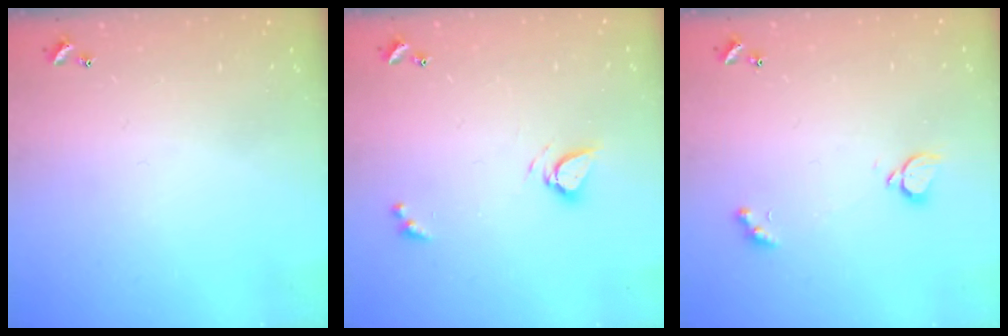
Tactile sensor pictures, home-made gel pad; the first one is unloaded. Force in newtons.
{"total": 3.7, "press": 3.7, "slide": 0.4}
{"total": 2.1, "press": 1.9, "slide": 0.9}